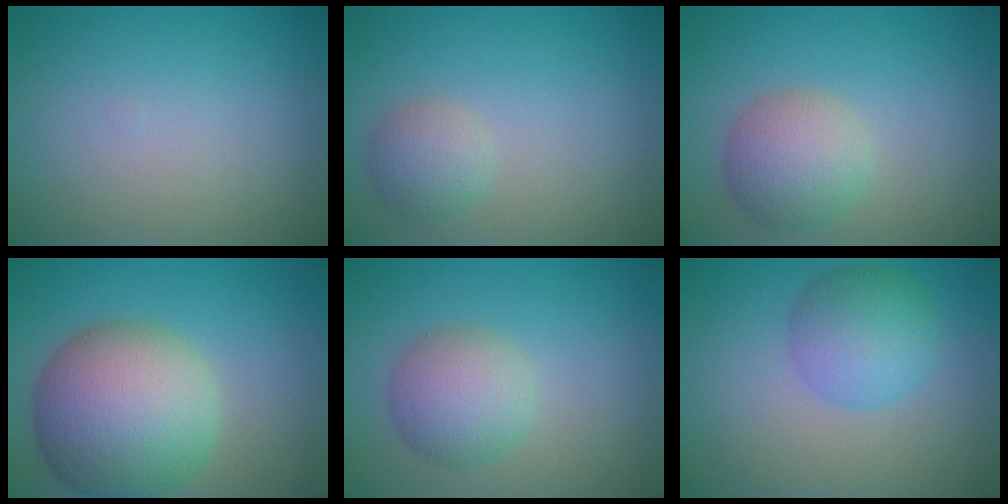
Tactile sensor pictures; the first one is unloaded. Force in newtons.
{"total": 2.2, "press": 2.2, "slide": 0.1}
{"total": 4.5, "press": 4.5, "slide": 0.2}
{"total": 11.5, "press": 11.5, "slide": 0.5}
{"total": 4.3, "press": 4.3, "slide": 0.0}
{"total": 4.4, "press": 4.4, "slide": 0.2}